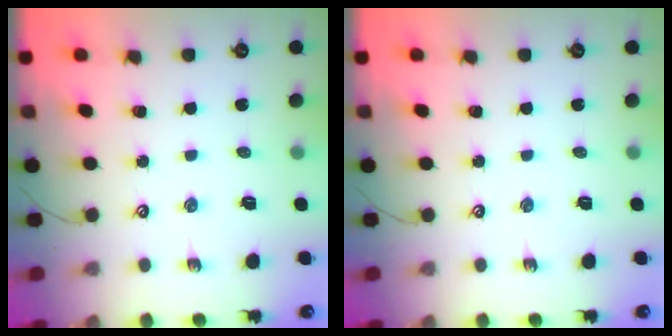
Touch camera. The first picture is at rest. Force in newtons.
{"total": 0.0}